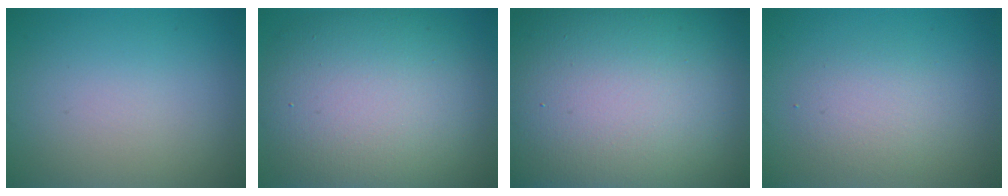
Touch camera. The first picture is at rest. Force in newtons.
{"total": 12.5, "press": 12.4, "slide": 1.2}
{"total": 27.9, "press": 27.8, "slide": 1.4}
{"total": 2.5, "press": 2.5, "slide": 0.2}